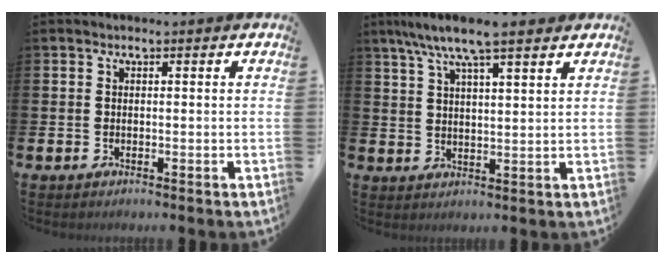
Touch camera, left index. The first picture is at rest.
{"total": 7.5, "force": [6.4, 0.8, 3.8], "torque": [-0.082, -0.018, 0.113]}